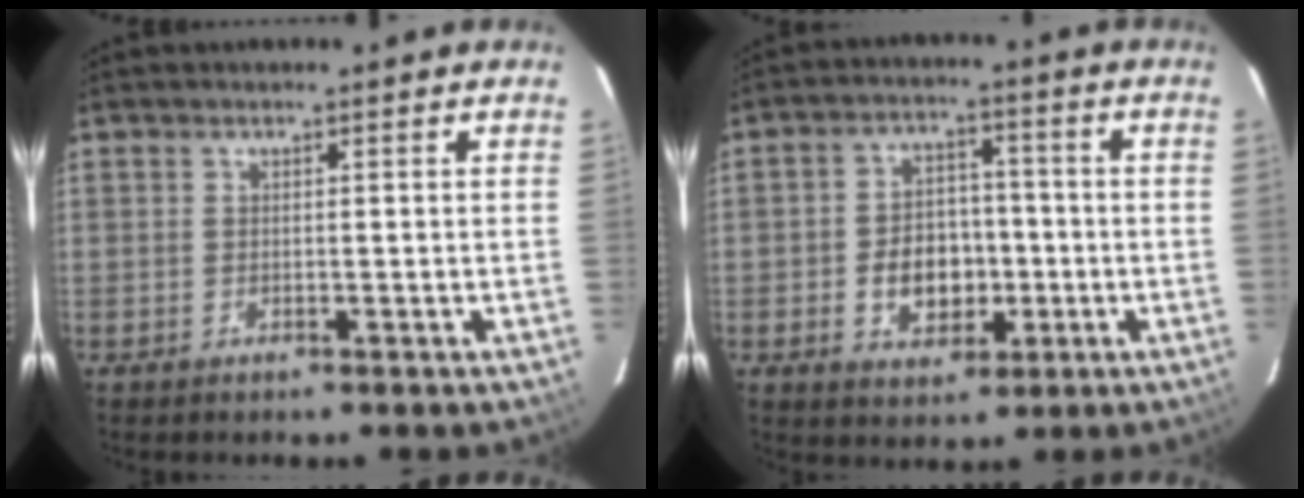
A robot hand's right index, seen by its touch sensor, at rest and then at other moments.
{"total": 9.0, "force": [-2.2, 6.7, 5.6], "torque": [-0.110, 0.015, -0.024]}